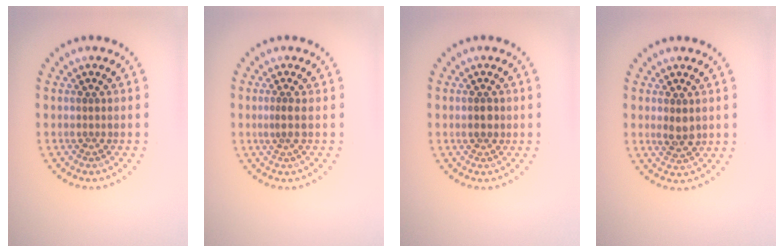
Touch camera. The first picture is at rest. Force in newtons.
{"total": 1.2, "press": 0.7, "slide": 1.0}
{"total": 1.7, "press": 1.7, "slide": 0.1}
{"total": 1.9, "press": 1.9, "slide": 0.4}